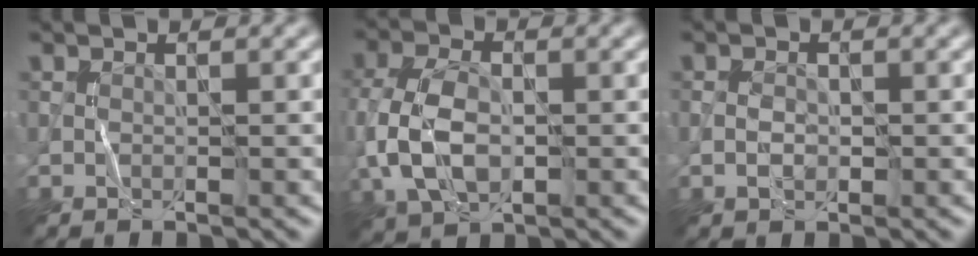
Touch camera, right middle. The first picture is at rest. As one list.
[{"total": 6.9, "force": [-1.0, 4.4, 5.2], "torque": [-0.125, 0.001, -0.022]}, {"total": 1.6, "force": [-0.3, 1.0, 1.2], "torque": [-0.021, 0.003, -0.008]}]